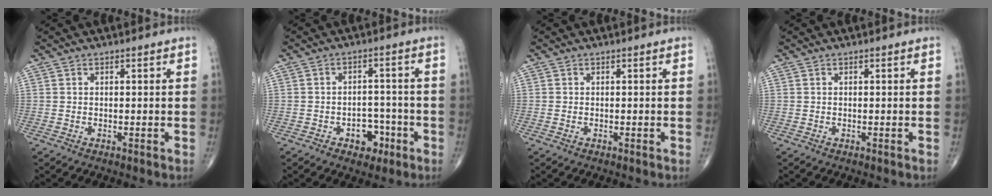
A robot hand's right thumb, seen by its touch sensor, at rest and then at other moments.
{"total": 5.4, "force": [-2.6, 3.7, 2.9], "torque": [-0.009, 0.028, -0.035]}
{"total": 0.0}
{"total": 0.0}